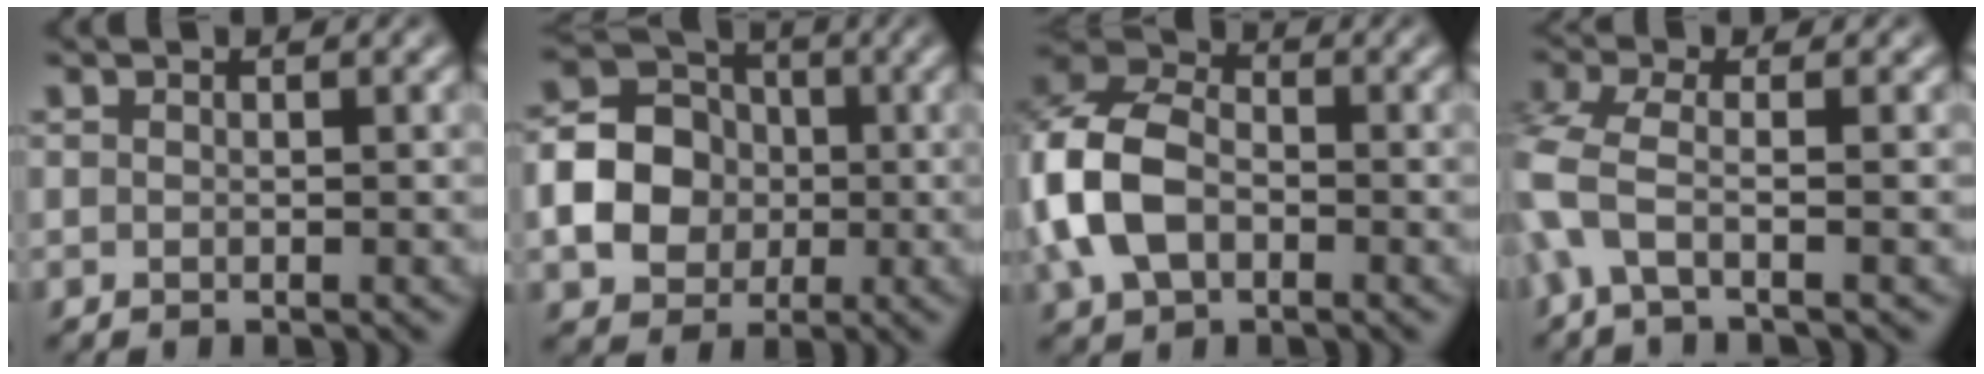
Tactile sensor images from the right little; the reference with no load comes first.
{"total": 10.7, "force": [-1.0, 9.4, 5.0], "torque": [-0.103, -0.029, -0.016]}
{"total": 10.4, "force": [0.1, 8.5, 5.9], "torque": [-0.149, -0.006, -0.002]}
{"total": 3.7, "force": [-0.6, 2.1, 3.1], "torque": [-0.104, -0.018, -0.007]}